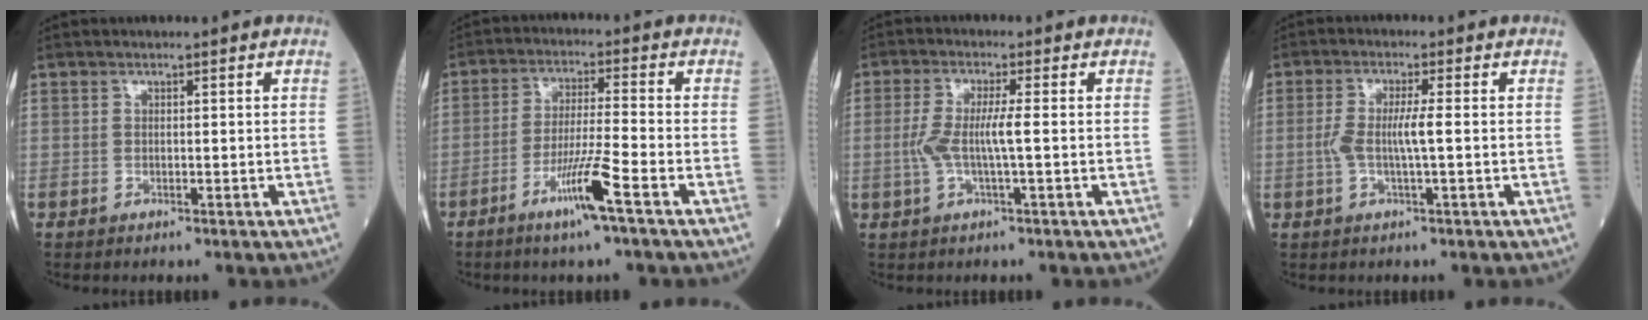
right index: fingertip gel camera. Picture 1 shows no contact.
{"total": 8.0, "force": [-4.3, -0.9, 6.7], "torque": [-0.126, -0.012, -0.083]}
{"total": 4.9, "force": [-0.4, 0.1, 4.9], "torque": [-0.112, 0.004, -0.010]}
{"total": 4.3, "force": [-0.3, 0.0, 4.3], "torque": [-0.094, 0.002, -0.007]}